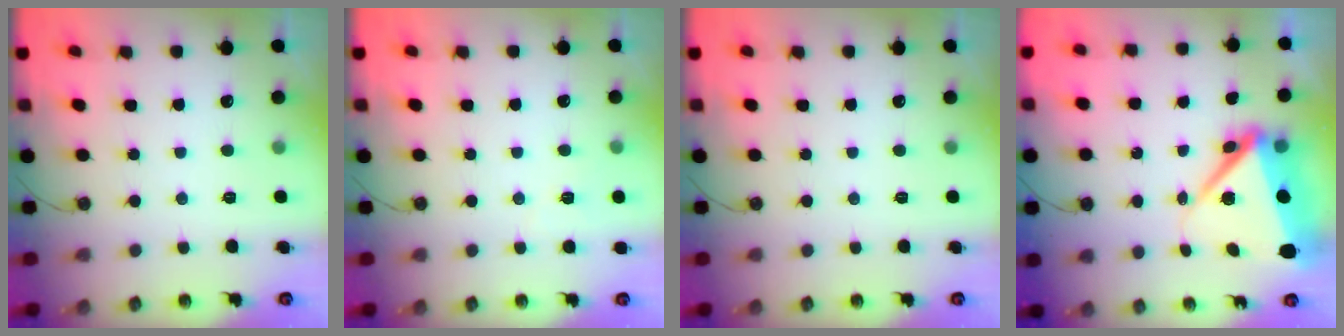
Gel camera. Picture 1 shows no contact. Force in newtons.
{"total": 3.6, "press": 2.7, "slide": 2.4}
{"total": 0.0}
{"total": 10.8, "press": 10.6, "slide": 1.7}